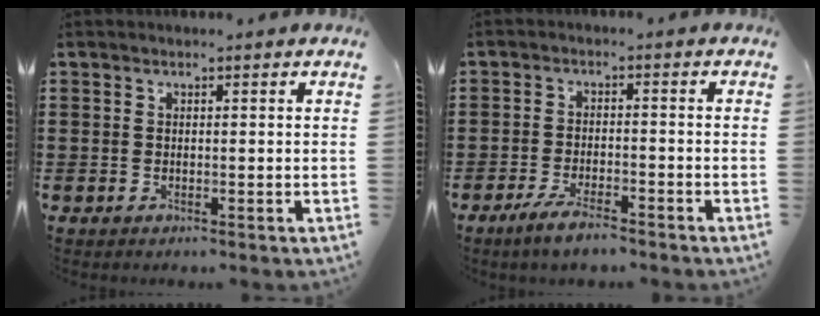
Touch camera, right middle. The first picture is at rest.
{"total": 3.7, "force": [-2.9, 0.5, 2.2], "torque": [-0.049, 0.000, -0.057]}